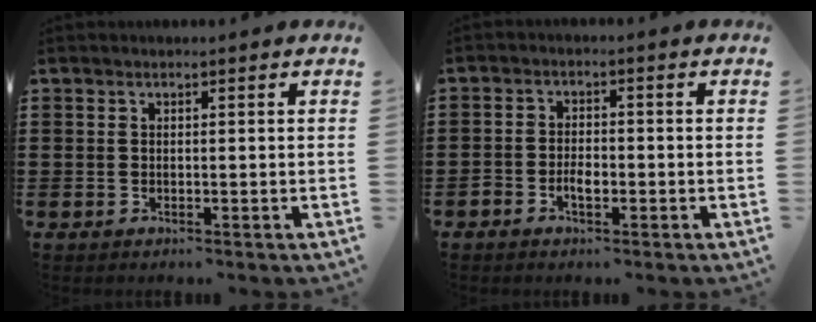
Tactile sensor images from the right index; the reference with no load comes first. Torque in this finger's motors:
{"motor_torque": [2.14, 0.00, 0.07, 0.06]}